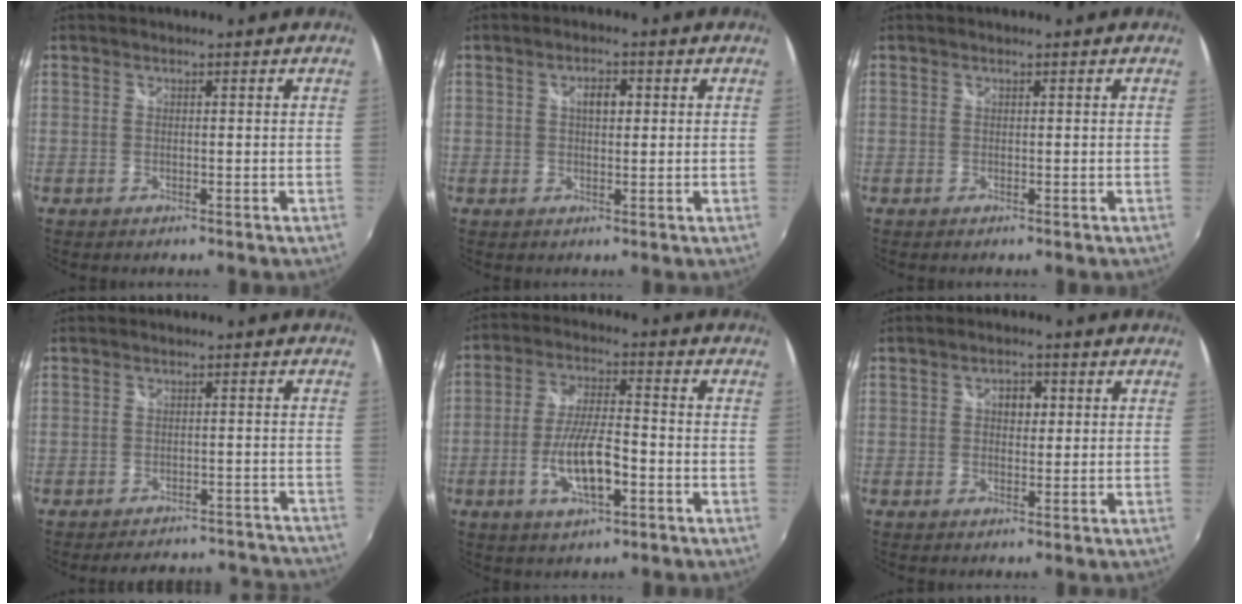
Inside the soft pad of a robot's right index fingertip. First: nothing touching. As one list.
[{"total": 3.0, "force": [0.8, 1.5, 2.6], "torque": [-0.041, 0.008, 0.012]}, {"total": 0.0}, {"total": 12.7, "force": [-11.8, 4.3, 2.2], "torque": [-0.039, 0.043, -0.131]}, {"total": 10.2, "force": [-3.6, 3.0, 9.0], "torque": [-0.177, -0.004, -0.061]}, {"total": 3.1, "force": [0.7, 2.0, 2.2], "torque": [-0.031, 0.009, 0.010]}]